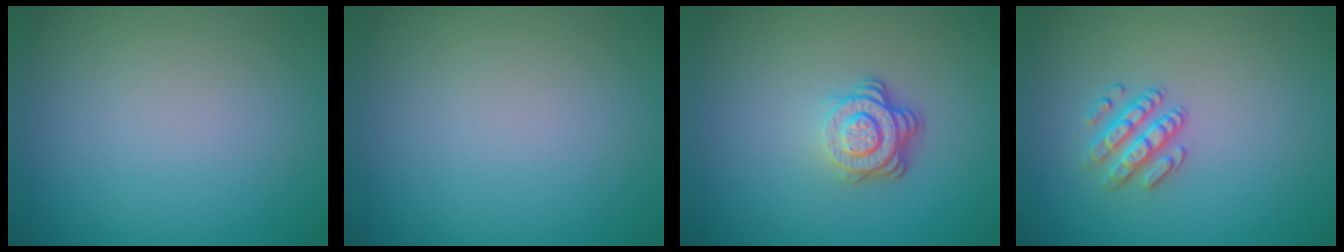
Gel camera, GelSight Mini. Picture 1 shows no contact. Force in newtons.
{"total": 0.0}
{"total": 3.9, "press": 2.7, "slide": 2.8}
{"total": 2.5, "press": 2.3, "slide": 0.9}